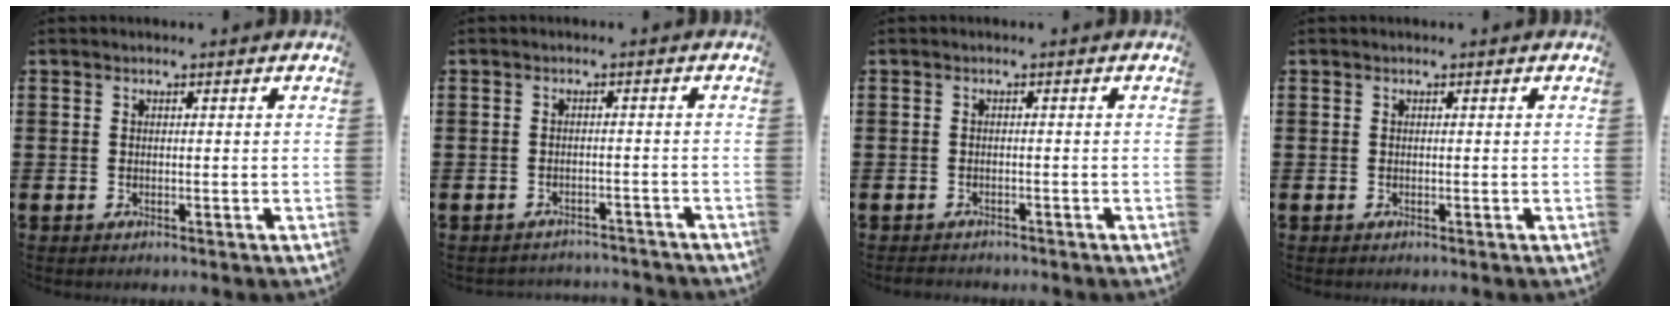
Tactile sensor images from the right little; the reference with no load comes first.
{"total": 1.6, "force": [-1.6, 0.0, -0.1], "torque": [-0.003, 0.002, -0.036]}
{"total": 0.8, "force": [-0.8, 0.1, 0.0], "torque": [-0.002, 0.000, -0.017]}
{"total": 0.0}